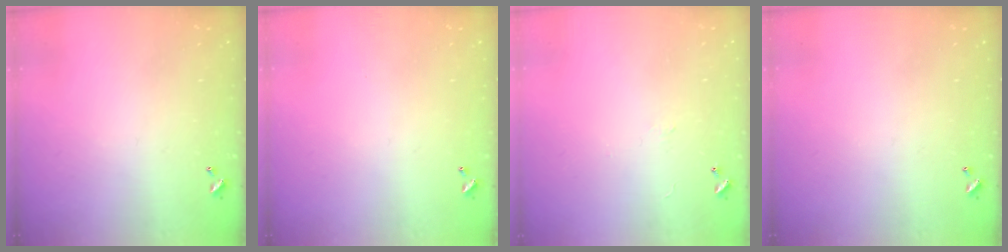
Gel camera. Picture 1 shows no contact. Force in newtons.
{"total": 0.0}
{"total": 0.6, "press": 0.5, "slide": 0.4}
{"total": 0.0}